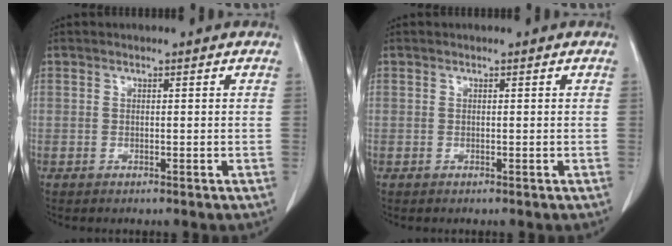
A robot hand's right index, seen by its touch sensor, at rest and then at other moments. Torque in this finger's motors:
{"motor_torque": [-0.01, 0.00, 0.00, 0.00]}